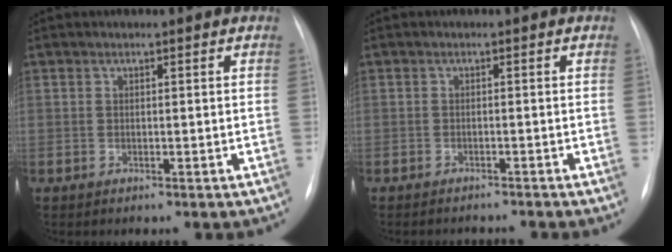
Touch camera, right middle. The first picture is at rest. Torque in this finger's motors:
{"motor_torque": [0.17, -0.16, 0.09, 0.05]}